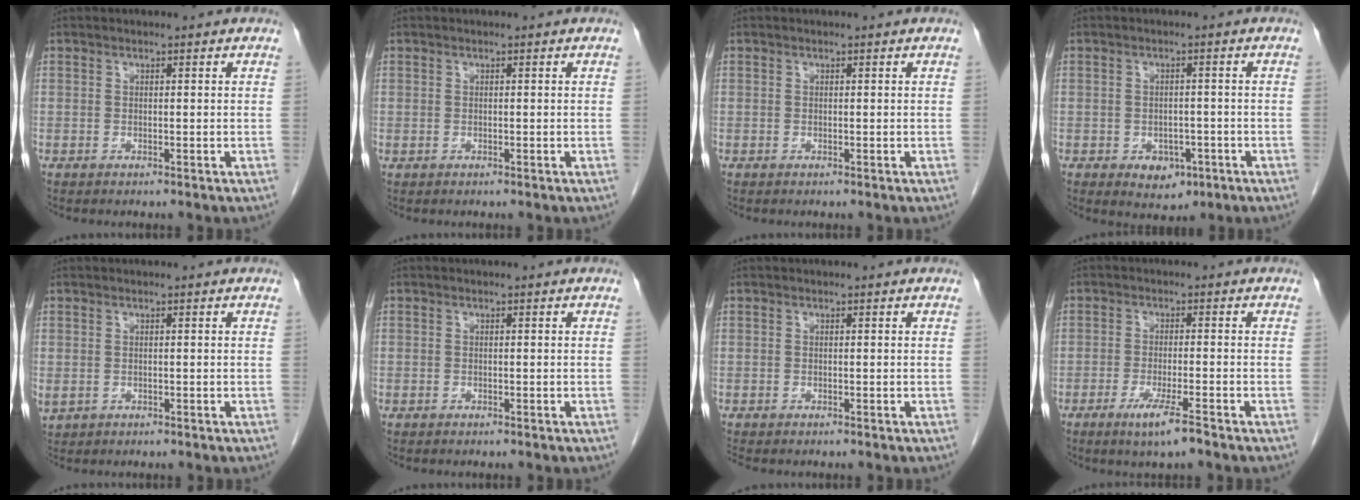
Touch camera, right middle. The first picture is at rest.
{"total": 0.5, "force": [0.2, -0.2, -0.4], "torque": [0.008, 0.004, 0.003]}
{"total": 0.0}
{"total": 4.3, "force": [-2.0, 2.9, 2.5], "torque": [-0.029, 0.003, -0.016]}
{"total": 1.1, "force": [0.0, 1.0, 0.6], "torque": [-0.021, 0.002, 0.009]}
{"total": 0.0}
{"total": 1.0, "force": [-0.9, 0.3, 0.3], "torque": [-0.008, -0.002, -0.015]}
{"total": 4.9, "force": [-3.1, 0.0, 3.8], "torque": [-0.072, -0.011, -0.057]}